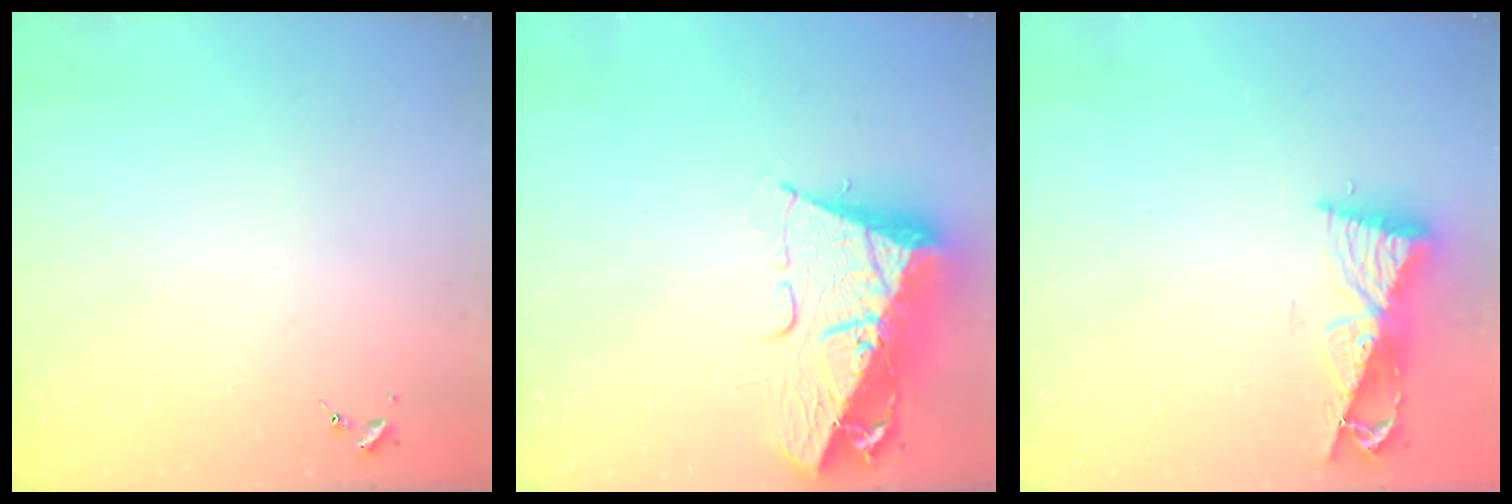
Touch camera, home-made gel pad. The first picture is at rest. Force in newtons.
{"total": 17.4, "press": 17.3, "slide": 1.6}
{"total": 8.7, "press": 8.7, "slide": 1.0}